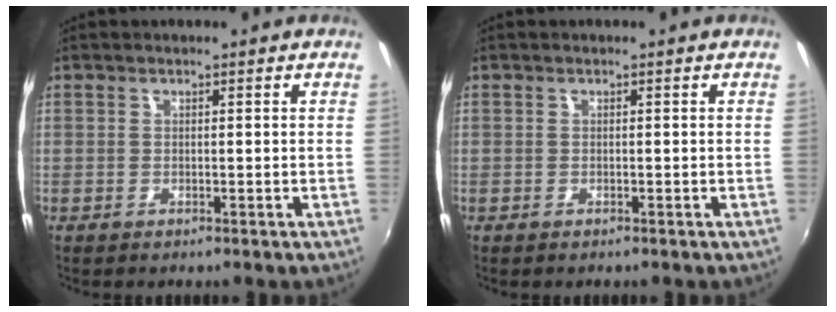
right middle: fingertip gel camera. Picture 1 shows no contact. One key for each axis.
{"total": 0.0}